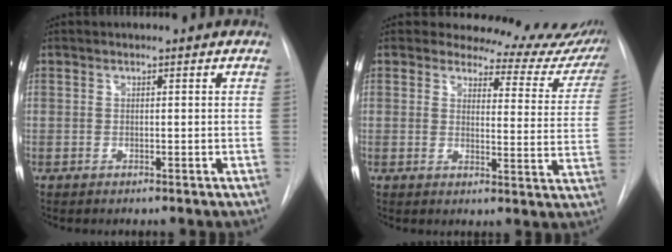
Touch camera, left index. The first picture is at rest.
{"total": 15.8, "force": [14.9, 4.7, 2.2], "torque": [0.013, -0.084, 0.137]}